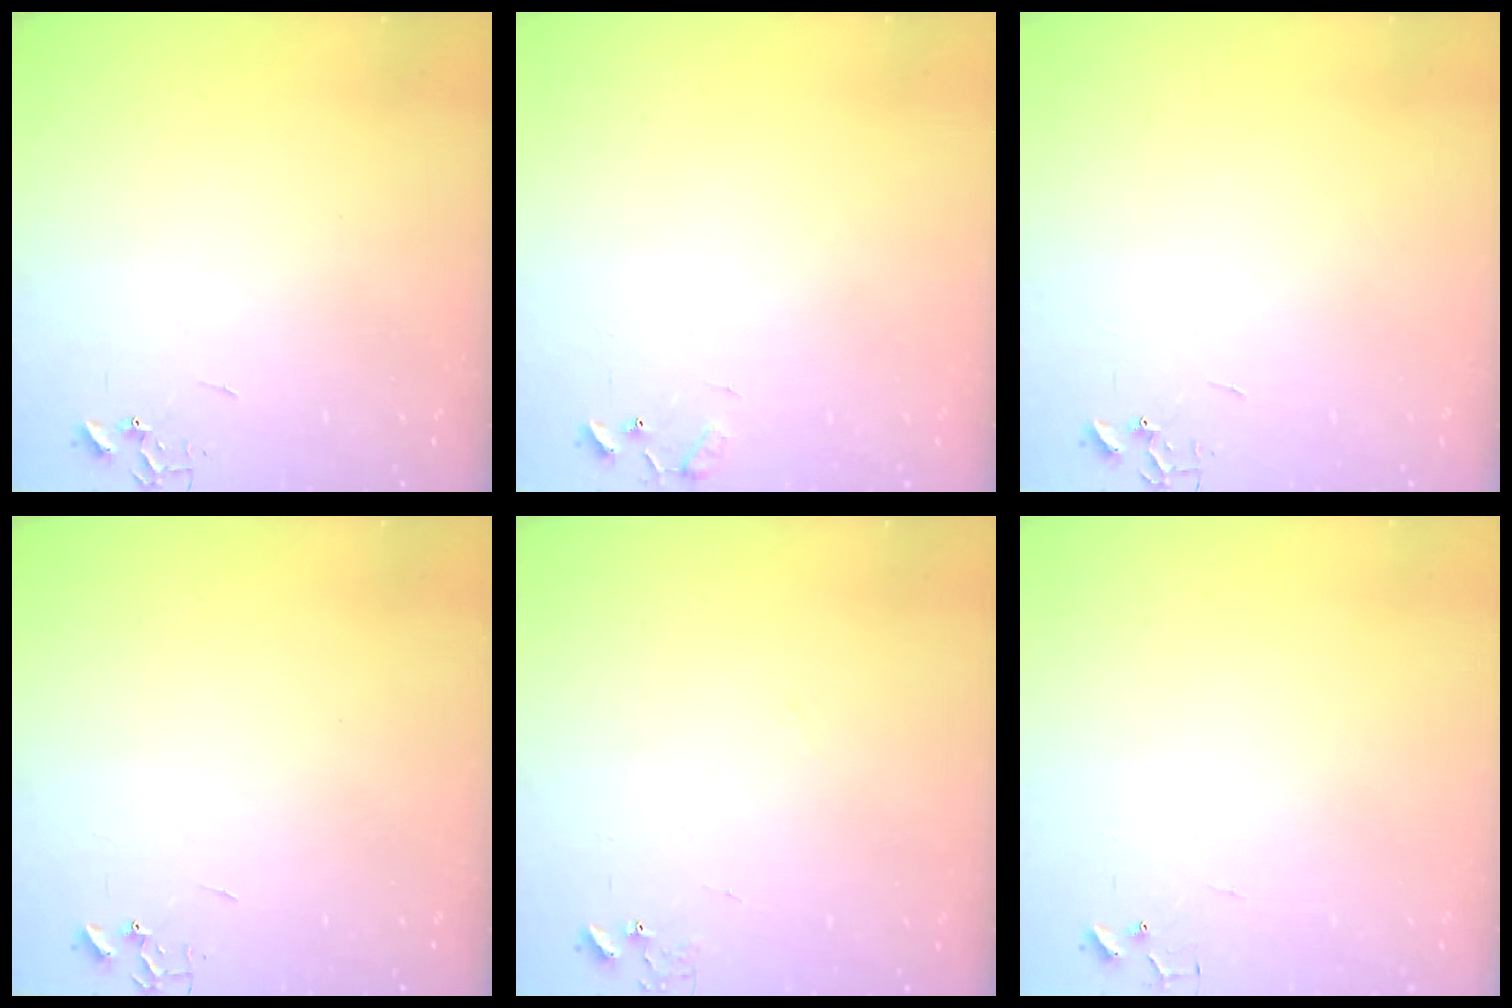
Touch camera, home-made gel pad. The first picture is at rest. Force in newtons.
{"total": 7.6, "press": 7.5, "slide": 0.6}
{"total": 0.0}
{"total": 0.0}
{"total": 6.8, "press": 6.8, "slide": 0.6}
{"total": 4.9, "press": 4.8, "slide": 0.4}